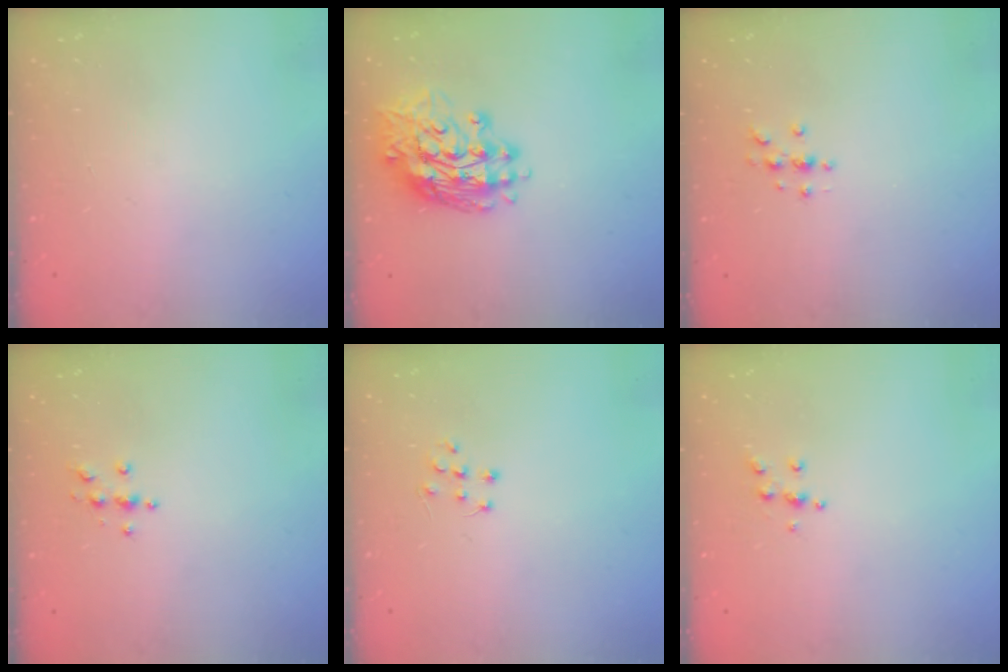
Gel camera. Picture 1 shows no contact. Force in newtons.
{"total": 15.0, "press": 14.9, "slide": 1.4}
{"total": 3.0, "press": 3.0, "slide": 0.4}
{"total": 3.9, "press": 3.8, "slide": 0.5}
{"total": 6.1, "press": 6.1, "slide": 0.4}
{"total": 5.3, "press": 5.2, "slide": 0.5}